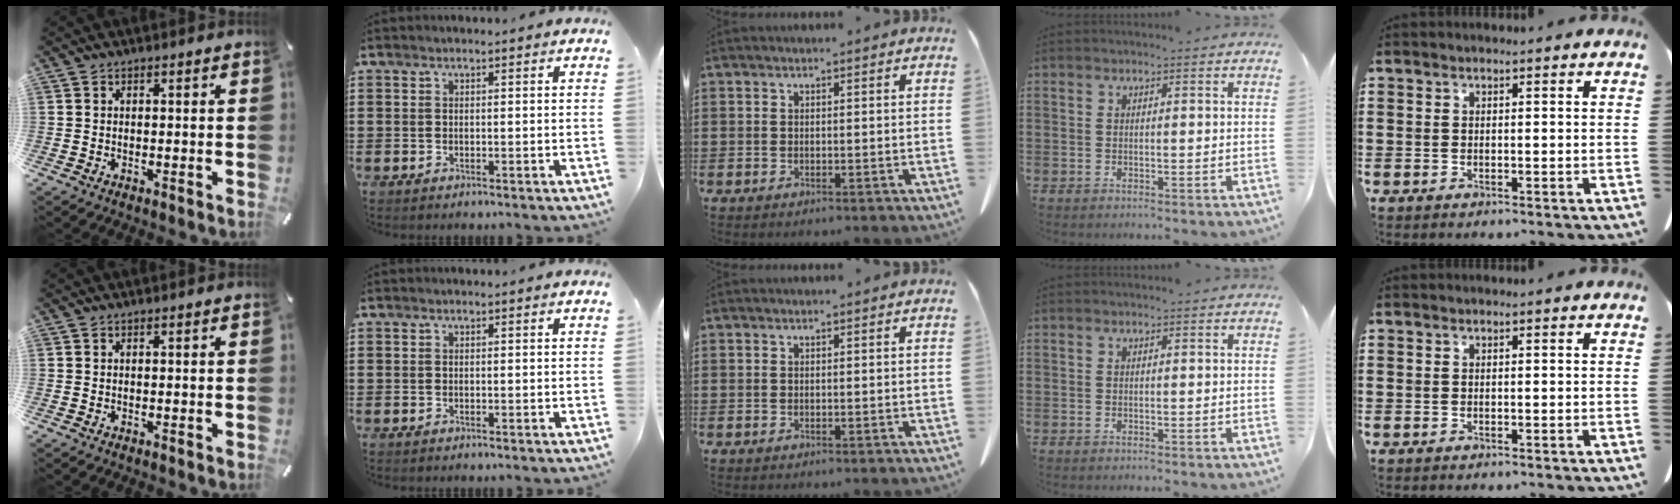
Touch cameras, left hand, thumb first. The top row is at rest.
{}